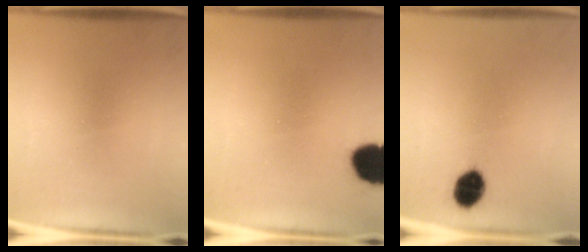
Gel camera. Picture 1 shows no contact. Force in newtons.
{"total": 10.4}
{"total": 6.3}